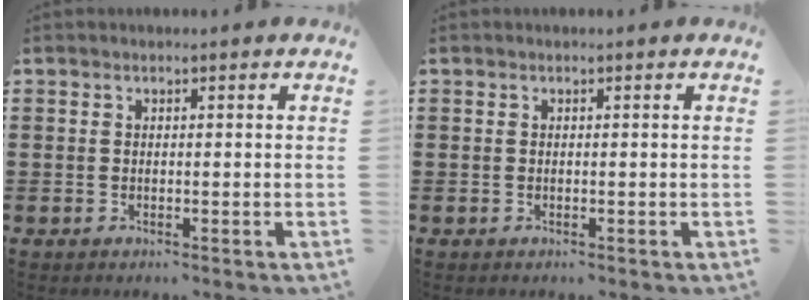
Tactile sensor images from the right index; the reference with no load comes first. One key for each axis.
{"total": 0.0}